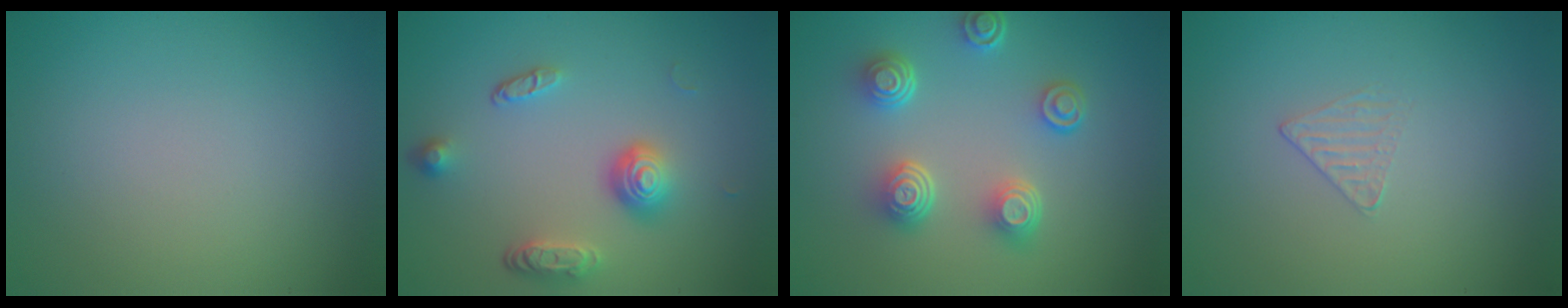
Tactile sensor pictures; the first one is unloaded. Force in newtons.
{"total": 3.7, "press": 2.7, "slide": 2.6}
{"total": 4.7, "press": 3.5, "slide": 3.1}
{"total": 1.0, "press": 0.3, "slide": 0.9}